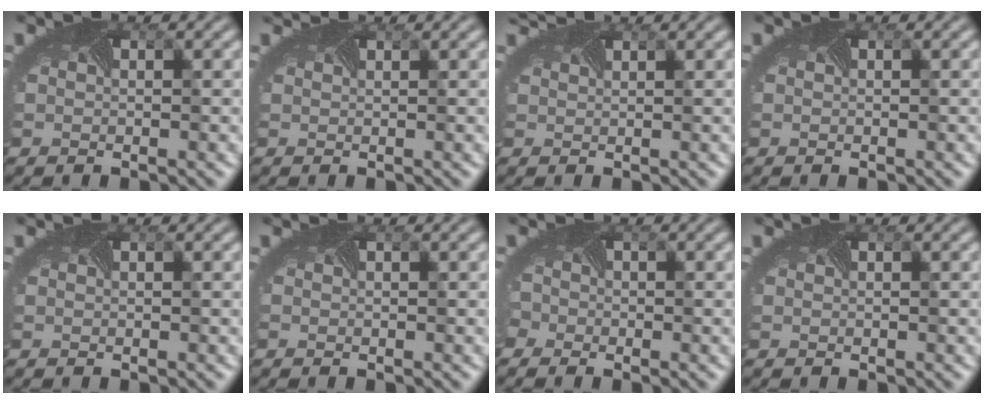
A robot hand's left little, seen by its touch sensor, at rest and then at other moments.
{"total": 1.6, "force": [1.5, -0.3, 0.1], "torque": [-0.008, 0.003, 0.019]}
{"total": 1.8, "force": [1.8, -0.3, 0.0], "torque": [-0.007, 0.006, 0.025]}
{"total": 0.0}
{"total": 0.0}
{"total": 0.0}
{"total": 3.5, "force": [-2.1, 2.5, 1.2], "torque": [-0.036, -0.004, -0.041]}
{"total": 0.0}